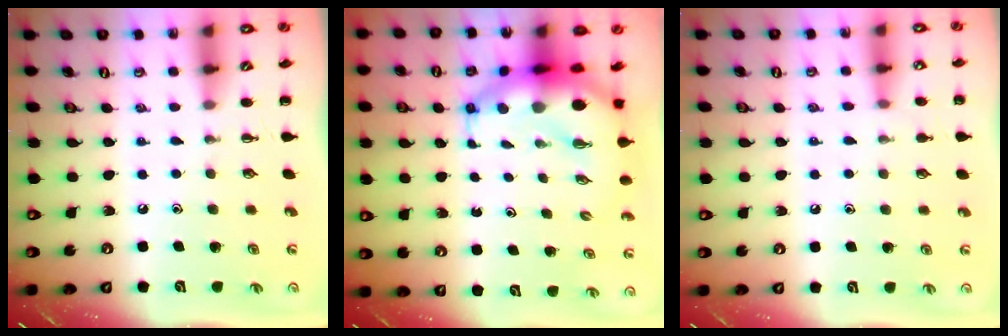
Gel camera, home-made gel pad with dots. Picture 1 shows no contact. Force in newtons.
{"total": 10.7, "press": 10.3, "slide": 2.7}
{"total": 5.9, "press": 5.8, "slide": 1.2}